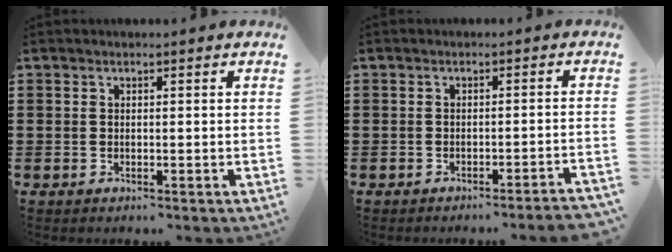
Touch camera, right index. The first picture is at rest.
{"total": 1.9, "force": [-1.6, -0.4, 0.8], "torque": [-0.014, -0.002, -0.032]}